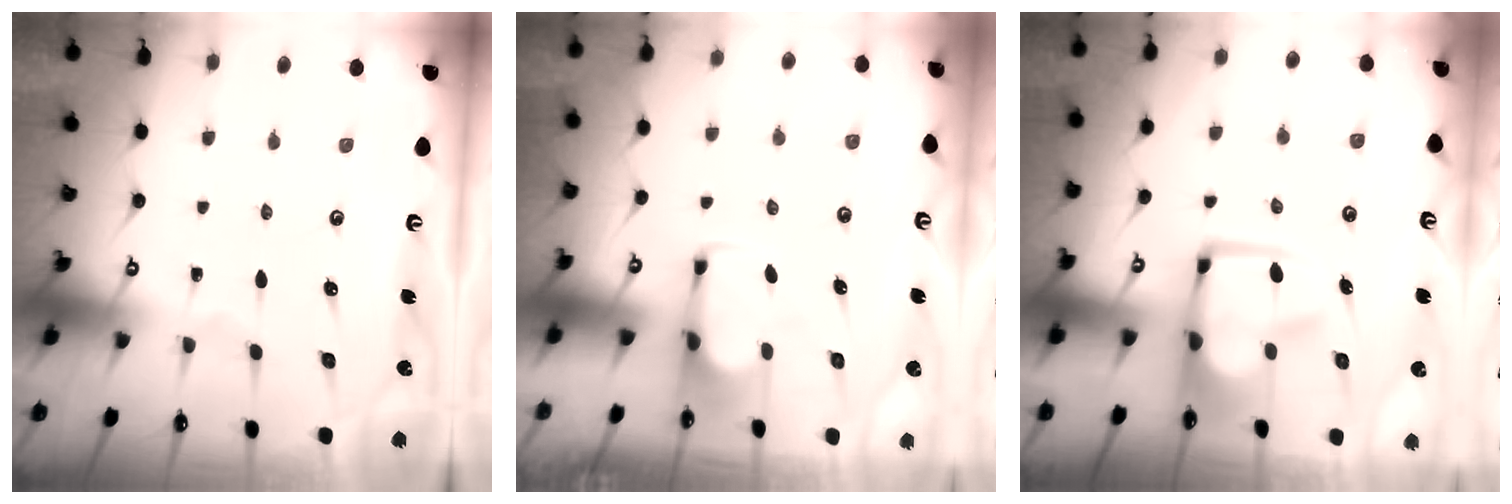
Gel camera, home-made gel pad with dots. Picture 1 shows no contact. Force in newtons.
{"total": 2.8, "press": 2.7, "slide": 0.9}
{"total": 4.9, "press": 4.7, "slide": 1.4}